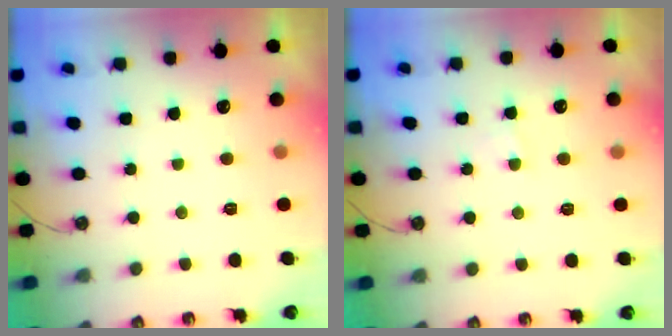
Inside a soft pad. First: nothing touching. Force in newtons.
{"total": 2.8, "press": 2.8, "slide": 0.4}